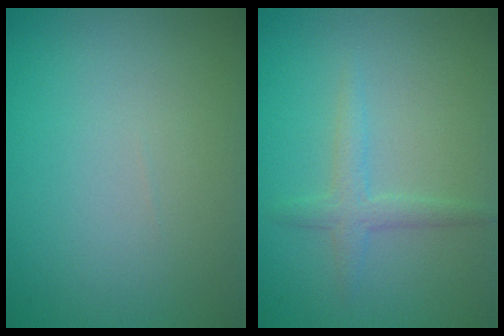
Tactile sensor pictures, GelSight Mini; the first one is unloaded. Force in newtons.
{"total": 1.8, "press": 1.8, "slide": 0.1}